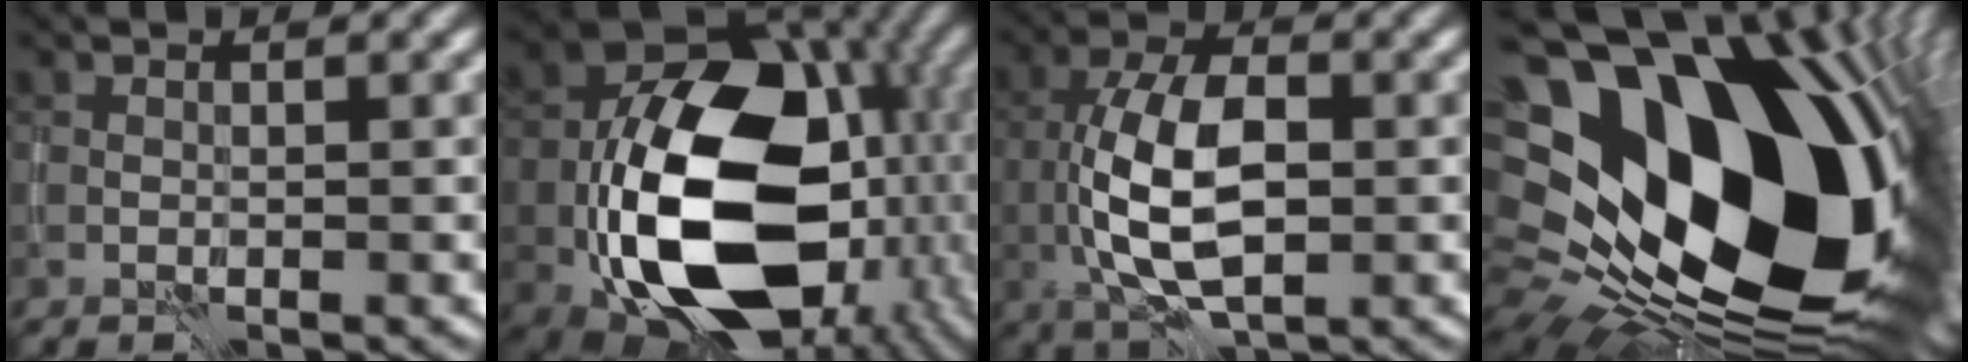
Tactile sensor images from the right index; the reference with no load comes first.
{"total": 18.4, "force": [-4.0, 12.3, 13.1], "torque": [-0.232, -0.027, -0.059]}
{"total": 8.5, "force": [-0.6, 4.4, 7.3], "torque": [-0.154, -0.002, -0.010]}
{"total": 23.3, "force": [2.4, 14.8, 17.8], "torque": [-0.320, -0.042, 0.078]}